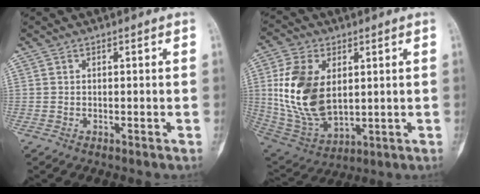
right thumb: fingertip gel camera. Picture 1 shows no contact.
{"total": 17.5, "force": [2.7, 10.8, 13.5], "torque": [-0.249, -0.018, 0.066]}